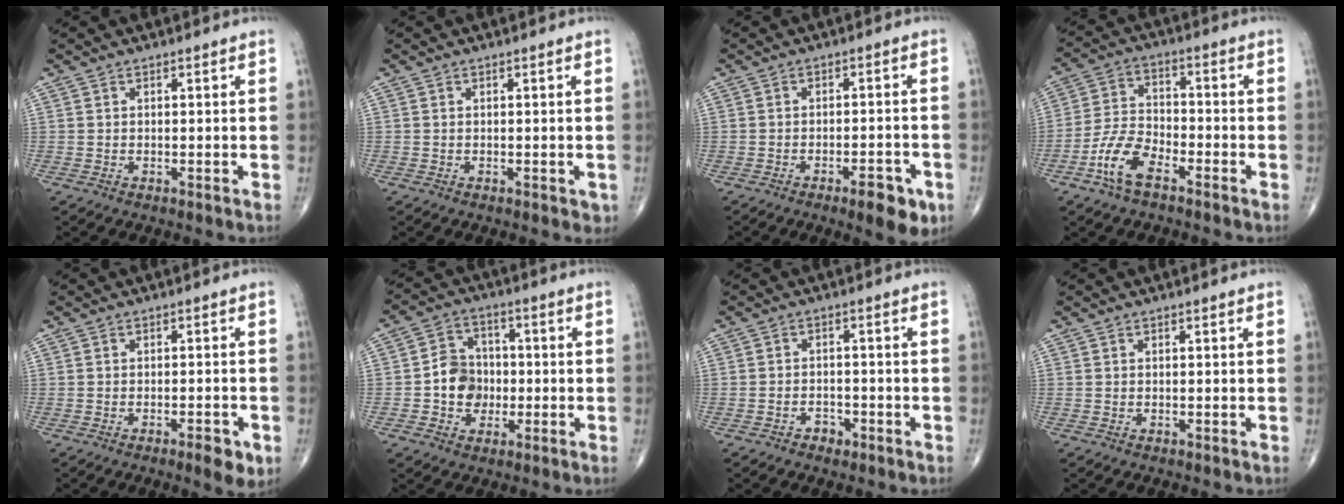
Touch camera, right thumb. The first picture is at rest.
{"total": 1.0, "force": [-0.1, 0.6, 0.8], "torque": [-0.006, -0.002, -0.001]}
{"total": 7.0, "force": [-3.7, 2.3, 5.5], "torque": [-0.063, 0.011, -0.047]}
{"total": 9.1, "force": [-5.2, 4.2, 6.2], "torque": [-0.130, 0.028, -0.105]}
{"total": 4.2, "force": [-2.1, 1.3, 3.5], "torque": [-0.047, 0.000, -0.028]}
{"total": 8.4, "force": [-1.2, 7.2, 4.1], "torque": [-0.031, 0.022, -0.029]}
{"total": 2.6, "force": [-1.6, 1.8, 1.0], "torque": [-0.008, 0.013, -0.023]}
{"total": 0.0}